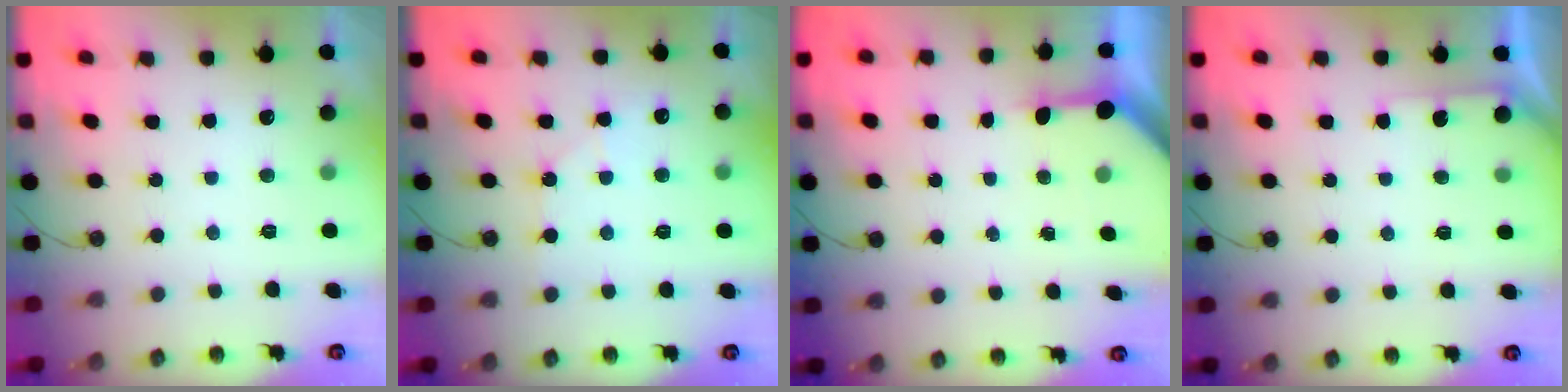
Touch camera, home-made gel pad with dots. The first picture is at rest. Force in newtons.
{"total": 4.7, "press": 4.6, "slide": 0.6}
{"total": 3.4, "press": 3.3, "slide": 0.4}
{"total": 3.6, "press": 3.6, "slide": 0.5}